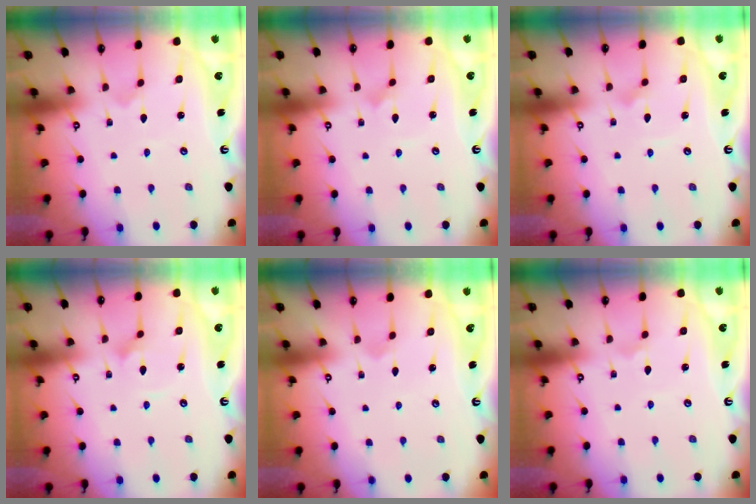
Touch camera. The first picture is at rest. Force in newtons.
{"total": 1.4, "press": 1.4, "slide": 0.1}
{"total": 2.2, "press": 2.2, "slide": 0.1}
{"total": 3.3, "press": 3.3, "slide": 0.2}
{"total": 1.7, "press": 1.6, "slide": 0.1}
{"total": 0.7, "press": 0.5, "slide": 0.4}